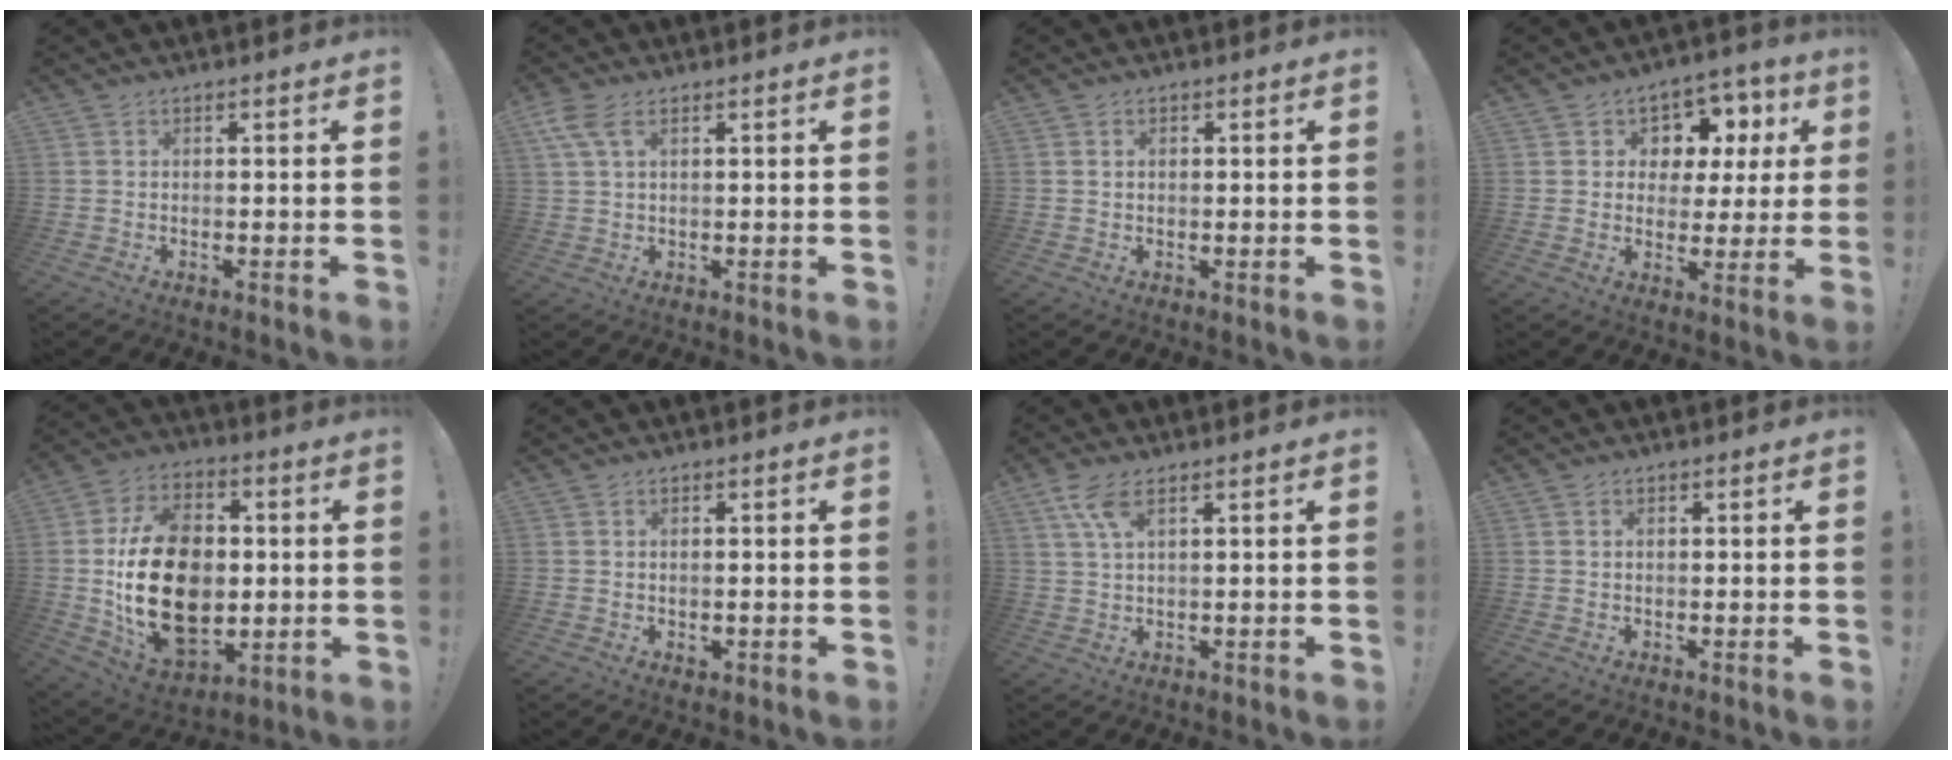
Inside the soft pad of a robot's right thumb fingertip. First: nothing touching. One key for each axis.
{"total": 5.7, "fx": 2.6, "fy": 2.6, "fz": 4.4, "tx": -0.098, "ty": 0.000, "tz": 0.049}
{"total": 0.8, "fx": 0.3, "fy": 0.6, "fz": 0.5, "tx": -0.012, "ty": 0.004, "tz": 0.005}
{"total": 8.0, "fx": 2.8, "fy": 7.0, "fz": 2.7, "tx": -0.030, "ty": -0.025, "tz": 0.056}
{"total": 26.2, "fx": -0.8, "fy": 18.2, "fz": 18.8, "tx": -0.341, "ty": 0.005, "tz": 0.002}
{"total": 0.9, "fx": 0.0, "fy": 0.5, "fz": 0.8, "tx": -0.004, "ty": -0.001, "tz": -0.001}
{"total": 5.7, "fx": 3.1, "fy": 1.8, "fz": 4.4, "tx": -0.088, "ty": -0.008, "tz": 0.056}
{"total": 0.8, "fx": 0.3, "fy": 0.6, "fz": 0.4, "tx": -0.010, "ty": 0.003, "tz": 0.006}